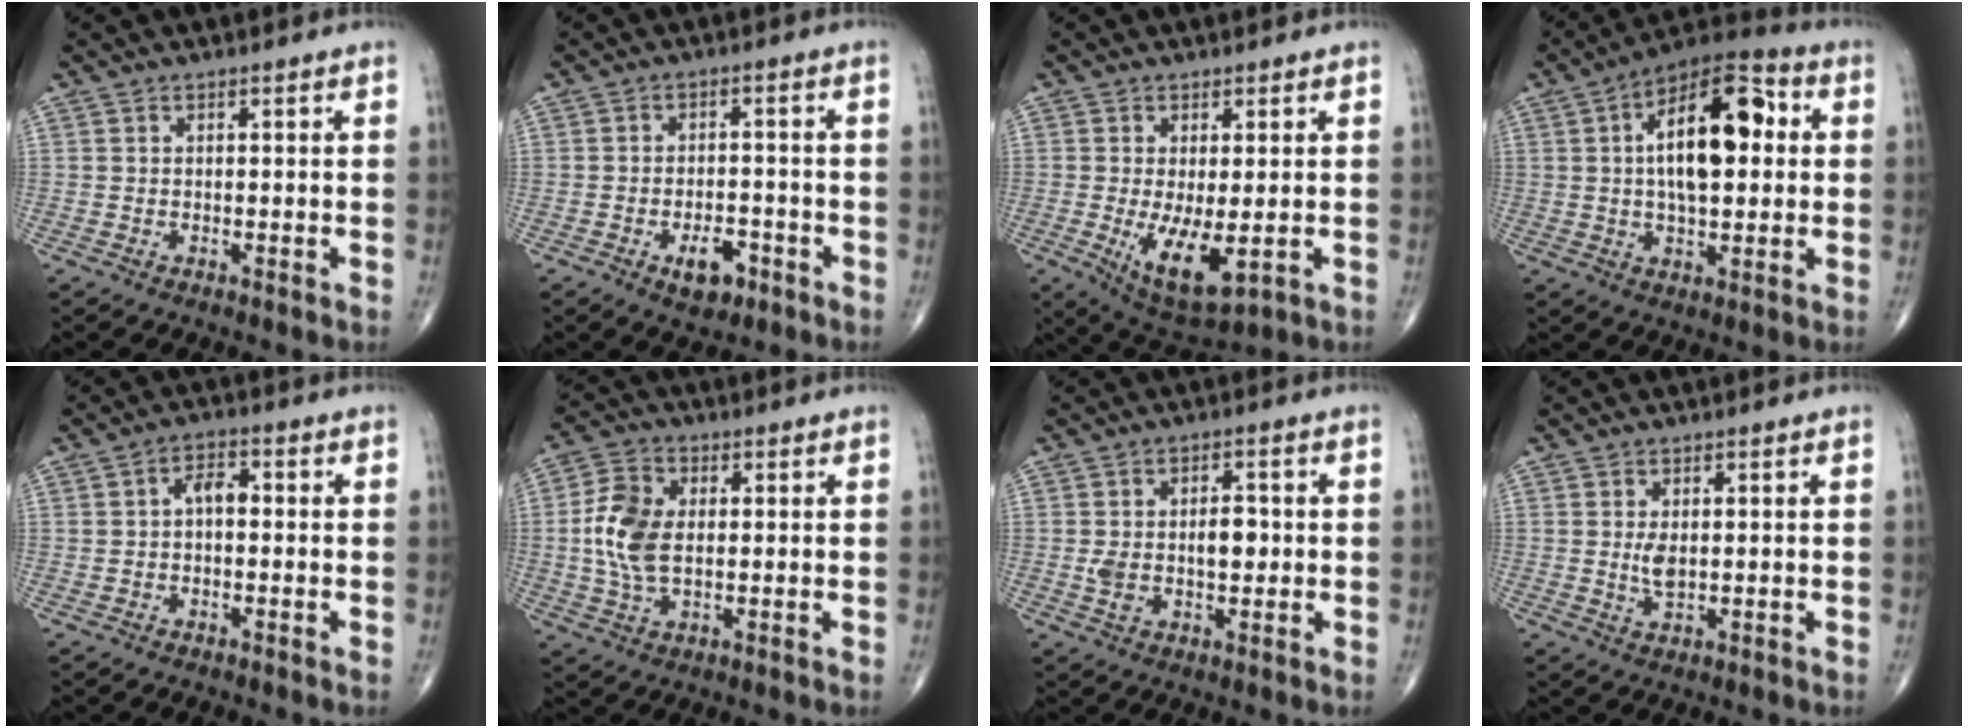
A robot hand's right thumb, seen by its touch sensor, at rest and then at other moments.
{"total": 6.4, "force": [-3.2, 3.4, 4.3], "torque": [-0.051, 0.018, -0.046]}
{"total": 9.3, "force": [-1.7, 3.7, 8.4], "torque": [-0.141, -0.028, -0.015]}
{"total": 17.8, "force": [2.9, 8.4, 15.4], "torque": [-0.229, 0.023, 0.037]}
{"total": 3.5, "force": [0.0, 2.1, 2.8], "torque": [-0.039, 0.014, -0.008]}
{"total": 9.7, "force": [0.4, 5.8, 7.7], "torque": [-0.161, 0.007, 0.006]}
{"total": 7.1, "force": [0.0, 3.9, 5.9], "torque": [-0.096, 0.011, 0.005]}
{"total": 2.9, "force": [0.3, 1.4, 2.6], "torque": [-0.049, -0.008, 0.009]}